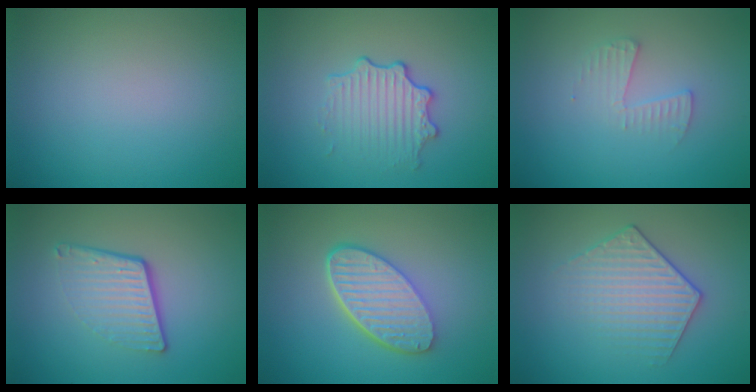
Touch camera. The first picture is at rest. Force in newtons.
{"total": 3.4, "press": 2.8, "slide": 1.9}
{"total": 1.6, "press": 1.6, "slide": 0.1}
{"total": 4.3, "press": 2.8, "slide": 3.3}
{"total": 6.1, "press": 4.5, "slide": 4.1}
{"total": 3.5, "press": 3.2, "slide": 1.4}